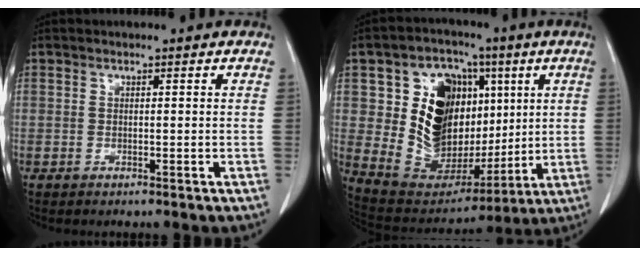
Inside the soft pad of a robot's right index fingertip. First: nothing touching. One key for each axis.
{"total": 18.3, "fx": 3.5, "fy": 13.1, "fz": 12.3, "tx": -0.208, "ty": 0.045, "tz": 0.082}